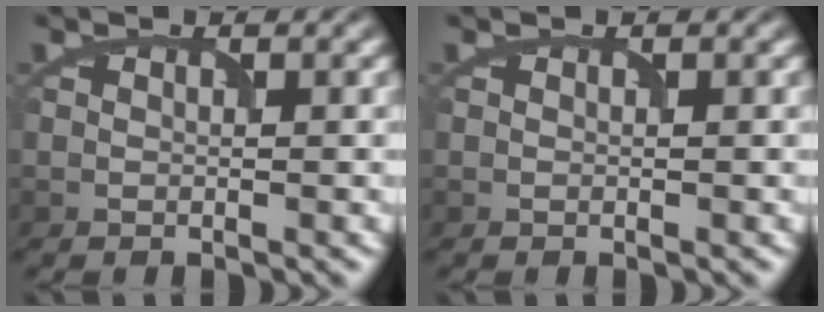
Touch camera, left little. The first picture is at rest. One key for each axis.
{"total": 0.0}